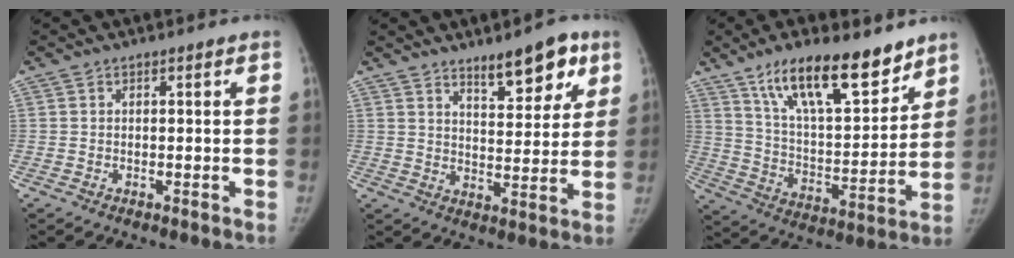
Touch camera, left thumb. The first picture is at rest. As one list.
[{"total": 10.2, "force": [6.7, 3.7, 6.8], "torque": [-0.070, -0.039, 0.104]}, {"total": 19.6, "force": [13.4, 6.9, 12.6], "torque": [-0.170, -0.073, 0.235]}]